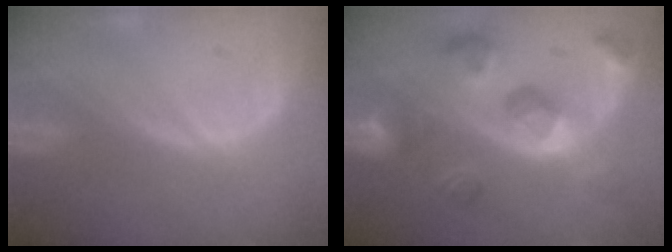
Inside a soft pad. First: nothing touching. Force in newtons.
{"total": 9.8, "press": 8.8, "slide": 4.4}